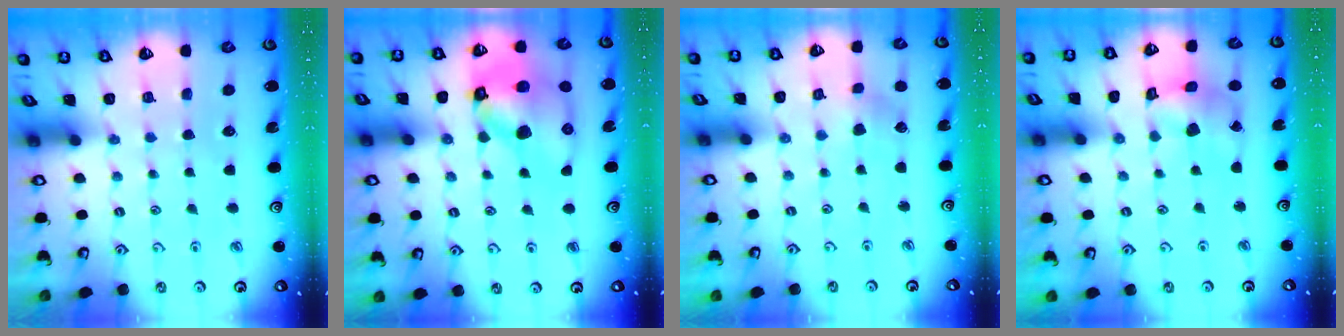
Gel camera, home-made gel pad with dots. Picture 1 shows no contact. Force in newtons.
{"total": 17.1, "press": 16.9, "slide": 2.5}
{"total": 2.8, "press": 2.7, "slide": 0.4}
{"total": 10.8, "press": 10.7, "slide": 1.1}